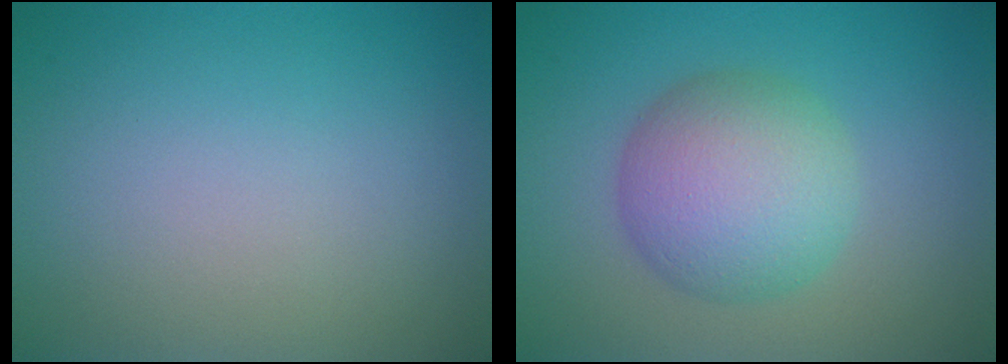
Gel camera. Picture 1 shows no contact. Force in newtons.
{"total": 6.3, "press": 6.3, "slide": 0.1}